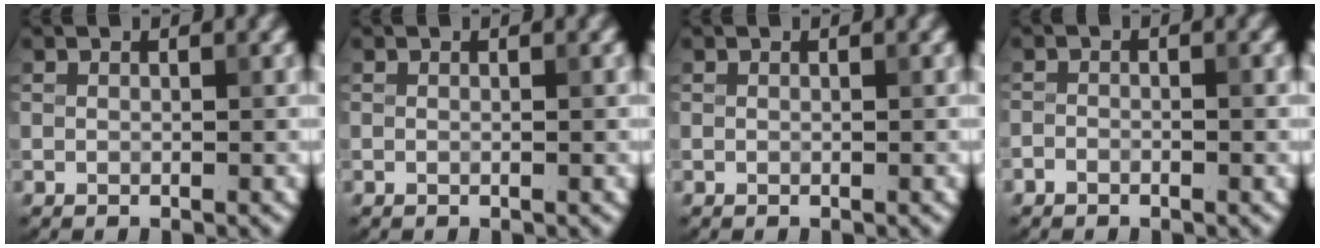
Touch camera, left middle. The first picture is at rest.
{"total": 0.0}
{"total": 0.0}
{"total": 1.1, "force": [-0.7, 0.5, 0.7], "torque": [-0.011, 0.002, -0.014]}